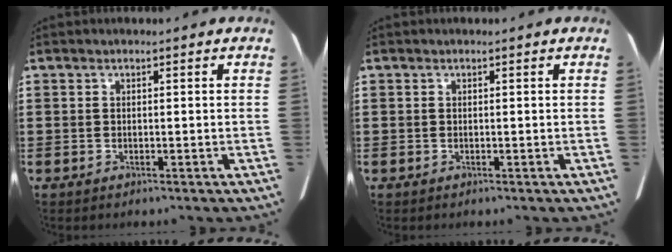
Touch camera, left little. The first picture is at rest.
{"total": 0.0}